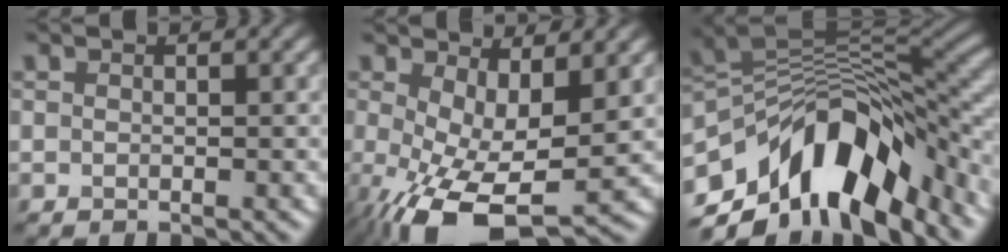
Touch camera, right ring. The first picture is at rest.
{"total": 9.0, "force": [-1.9, 4.1, 7.8], "torque": [-0.159, -0.025, -0.018]}
{"total": 12.5, "force": [-6.7, 6.5, 8.4], "torque": [-0.133, 0.013, -0.122]}